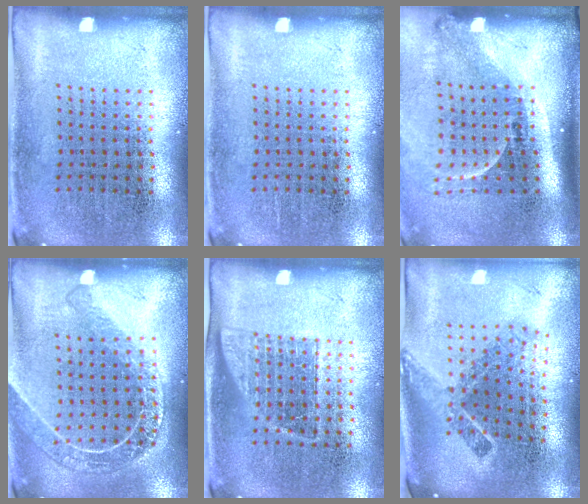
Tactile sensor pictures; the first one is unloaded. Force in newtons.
{"total": 0.0}
{"total": 2.2, "press": 1.6, "slide": 1.6}
{"total": 1.8, "press": 1.6, "slide": 0.7}
{"total": 1.1, "press": 0.9, "slide": 0.6}
{"total": 2.2, "press": 1.5, "slide": 1.6}